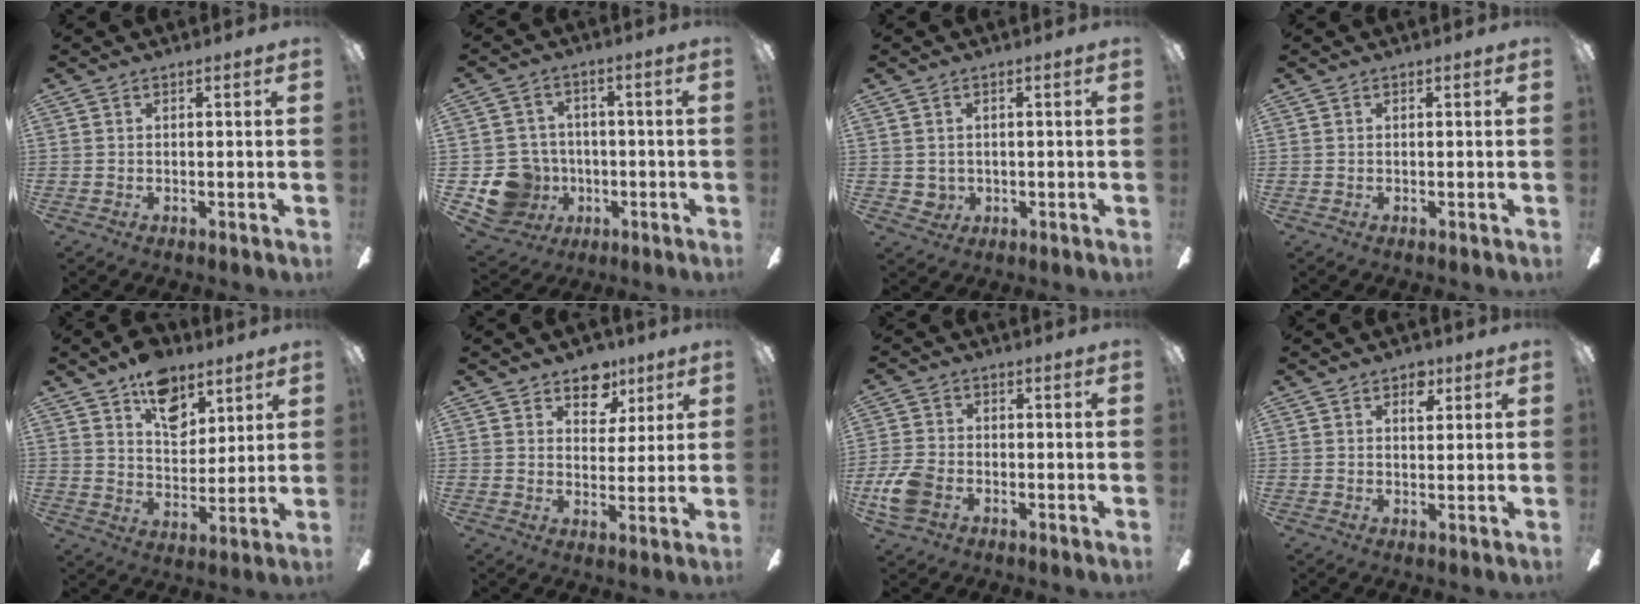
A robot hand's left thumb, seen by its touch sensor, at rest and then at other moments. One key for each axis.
{"total": 10.8, "fx": -3.4, "fy": 9.9, "fz": 2.8, "tx": -0.085, "ty": 0.028, "tz": -0.051}
{"total": 2.3, "fx": 0.6, "fy": 2.2, "fz": 0.3, "tx": -0.012, "ty": 0.003, "tz": 0.011}
{"total": 0.0}
{"total": 12.3, "fx": 8.0, "fy": 7.3, "fz": 5.9, "tx": -0.074, "ty": -0.037, "tz": 0.143}
{"total": 8.9, "fx": 5.8, "fy": 5.9, "fz": 3.3, "tx": -0.030, "ty": -0.028, "tz": 0.100}
{"total": 7.9, "fx": -2.9, "fy": 5.5, "fz": 5.0, "tx": -0.115, "ty": 0.011, "tz": -0.053}
{"total": 4.2, "fx": 2.5, "fy": 2.5, "fz": 2.4, "tx": -0.014, "ty": -0.007, "tz": 0.035}